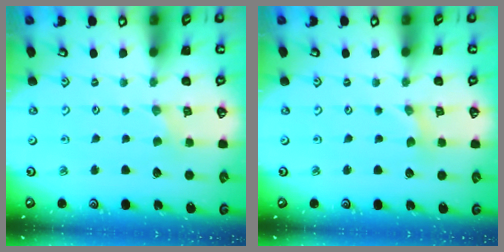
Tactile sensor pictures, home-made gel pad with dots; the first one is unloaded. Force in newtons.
{"total": 0.0}